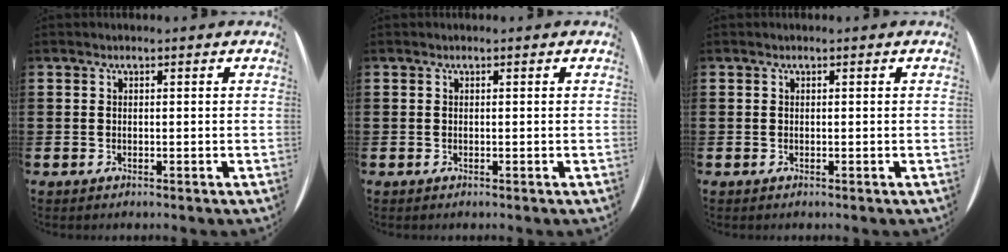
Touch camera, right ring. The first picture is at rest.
{"total": 0.0}
{"total": 0.0}